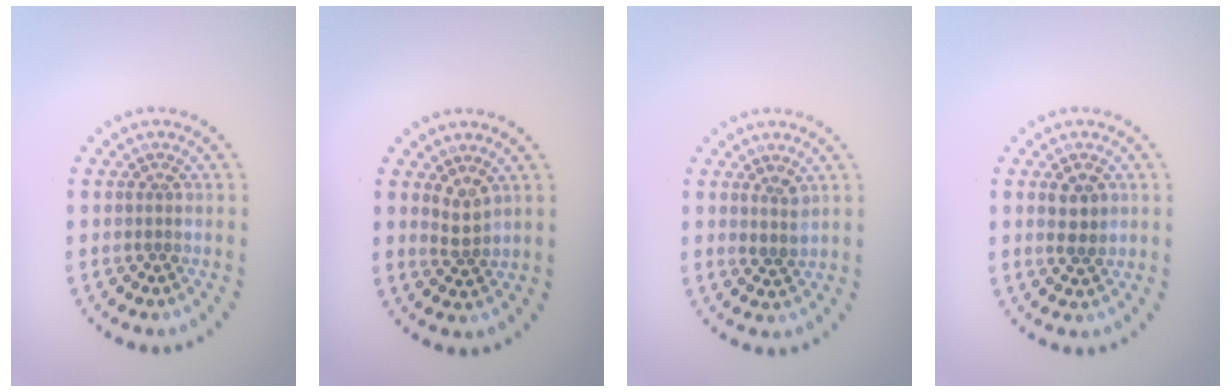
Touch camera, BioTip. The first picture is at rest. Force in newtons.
{"total": 1.7, "press": 1.3, "slide": 1.2}
{"total": 1.5, "press": 1.3, "slide": 0.8}
{"total": 2.3, "press": 2.3, "slide": 0.6}